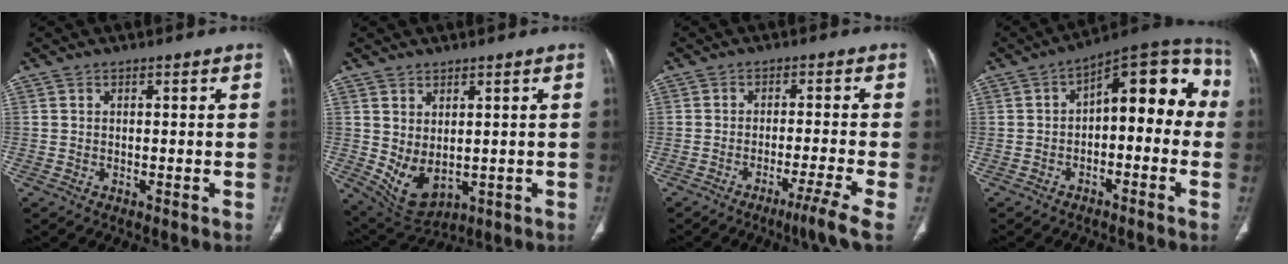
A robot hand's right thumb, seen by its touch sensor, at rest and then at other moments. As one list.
[{"total": 7.6, "force": [0.0, 4.7, 6.0], "torque": [-0.094, -0.011, 0.030]}, {"total": 5.9, "force": [-3.5, -1.2, 4.7], "torque": [-0.087, 0.009, -0.060]}, {"total": 14.9, "force": [-0.3, 8.0, 12.6], "torque": [-0.119, 0.056, -0.016]}]